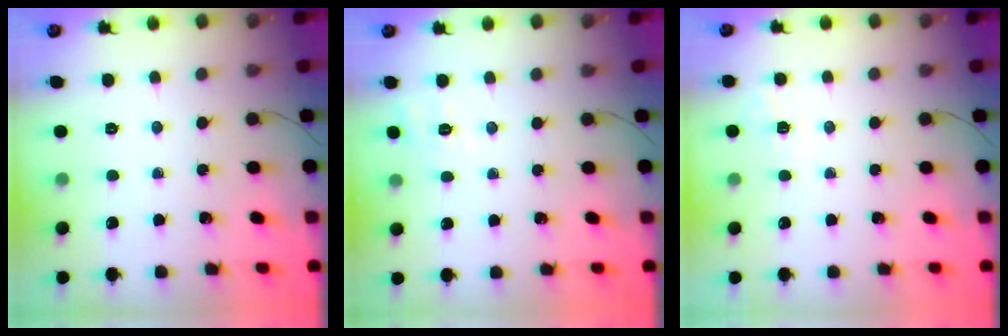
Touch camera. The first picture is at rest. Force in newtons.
{"total": 2.6, "press": 1.5, "slide": 2.1}
{"total": 1.2, "press": 0.0, "slide": 1.2}